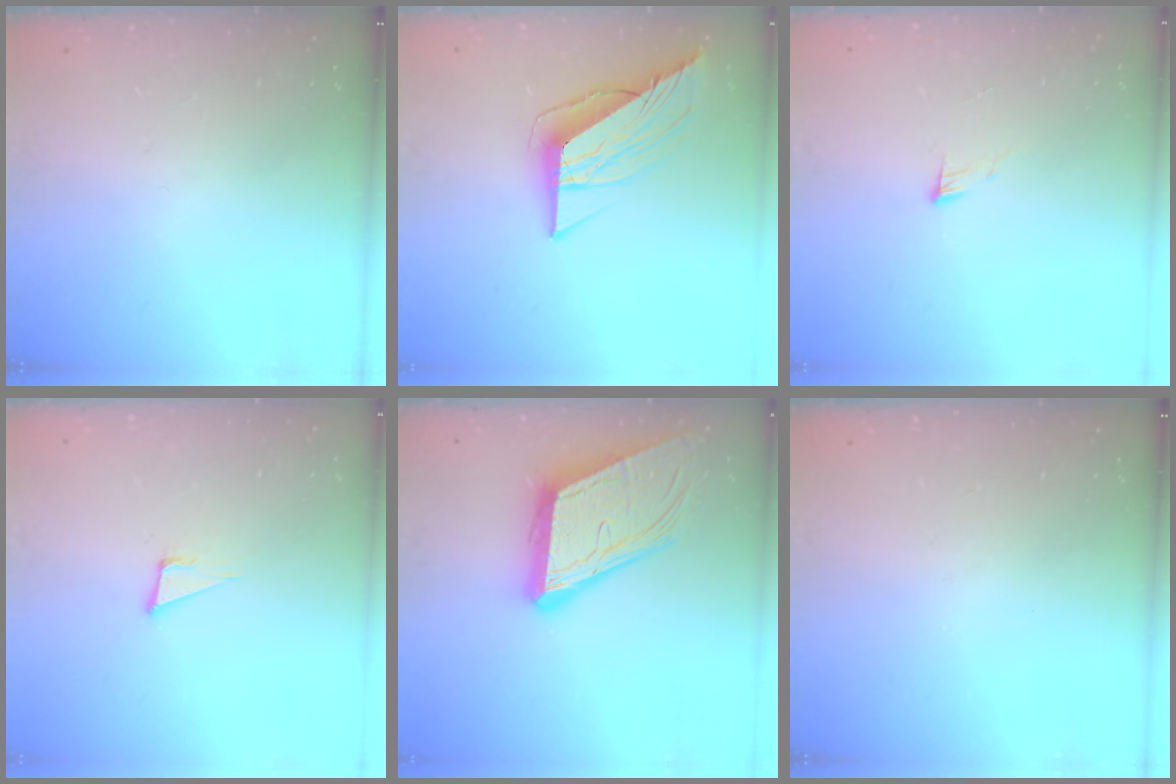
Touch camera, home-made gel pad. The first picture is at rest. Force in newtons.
{"total": 11.4, "press": 11.3, "slide": 1.3}
{"total": 5.1, "press": 5.1, "slide": 0.5}
{"total": 5.0, "press": 4.0, "slide": 3.1}
{"total": 20.4, "press": 20.0, "slide": 3.9}
{"total": 0.0}